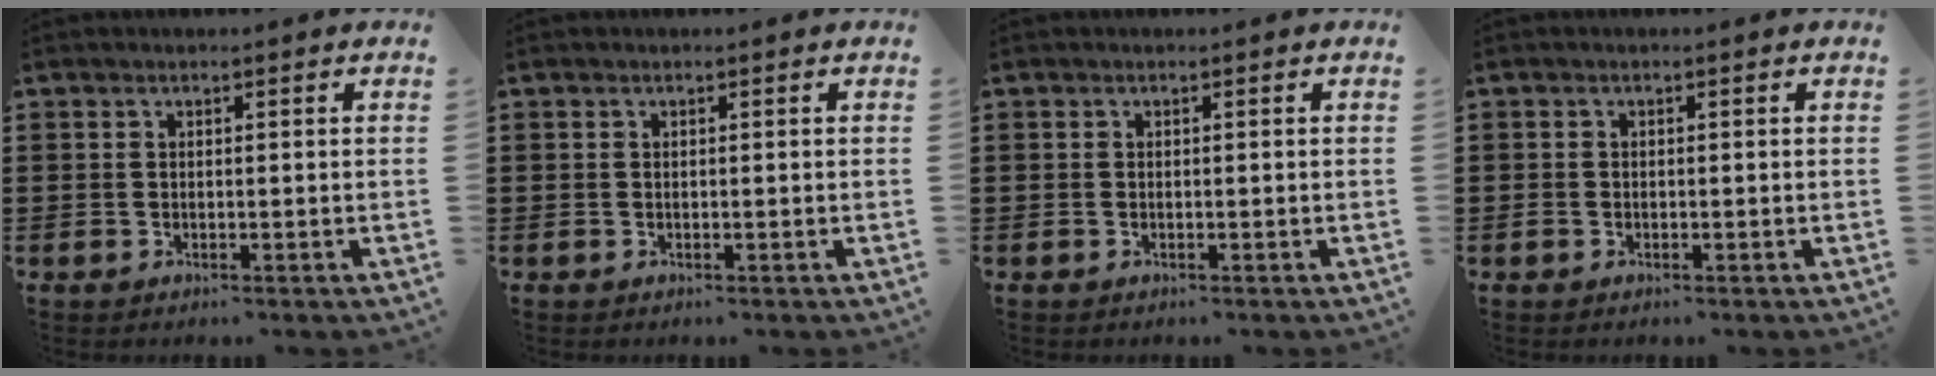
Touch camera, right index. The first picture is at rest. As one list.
[{"total": 0.0}, {"total": 0.0}, {"total": 0.7, "force": [-0.4, 0.5, 0.2], "torque": [-0.004, 0.002, -0.008]}]